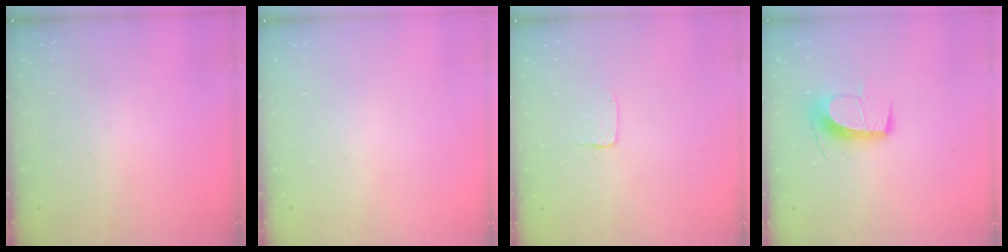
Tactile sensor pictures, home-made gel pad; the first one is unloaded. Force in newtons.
{"total": 0.0}
{"total": 2.0, "press": 2.0, "slide": 0.2}
{"total": 11.3, "press": 11.3, "slide": 0.7}